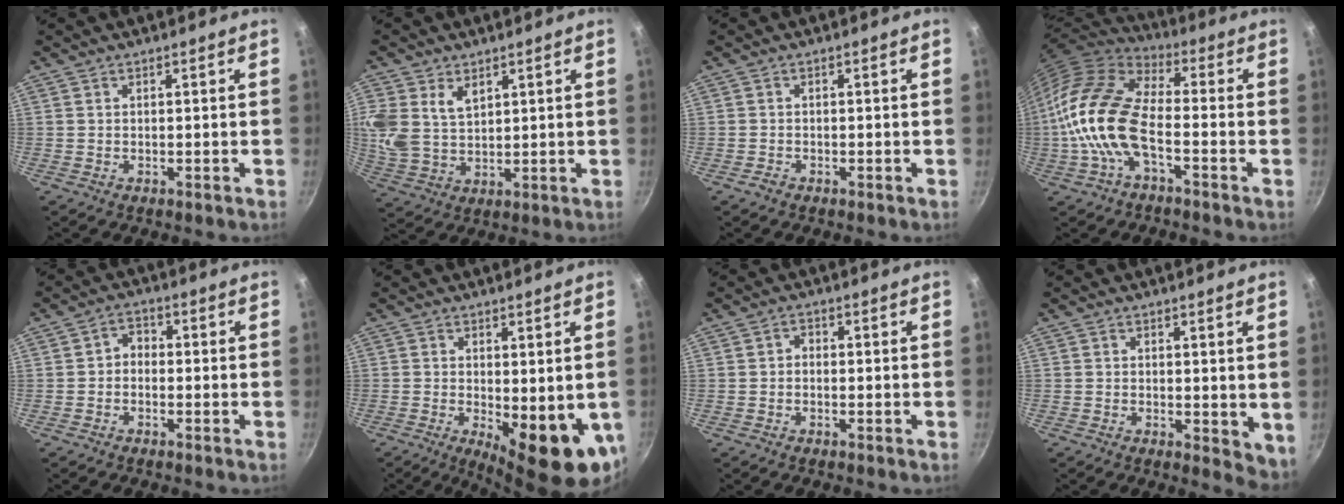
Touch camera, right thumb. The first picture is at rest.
{"total": 11.7, "force": [4.8, 8.2, 6.8], "torque": [-0.156, -0.005, 0.103]}
{"total": 1.2, "force": [-0.9, 0.7, 0.3], "torque": [-0.007, 0.009, -0.018]}
{"total": 16.2, "force": [-3.9, 7.8, 13.6], "torque": [-0.261, 0.035, -0.094]}
{"total": 2.8, "force": [-0.8, 2.3, 1.6], "torque": [-0.016, 0.013, -0.023]}
{"total": 12.4, "force": [-2.0, 4.6, 11.3], "torque": [-0.127, -0.016, -0.015]}
{"total": 1.4, "force": [-0.4, 1.2, 0.8], "torque": [-0.011, 0.009, -0.009]}
{"total": 4.7, "force": [0.6, 2.6, 3.8], "torque": [-0.044, -0.008, 0.009]}